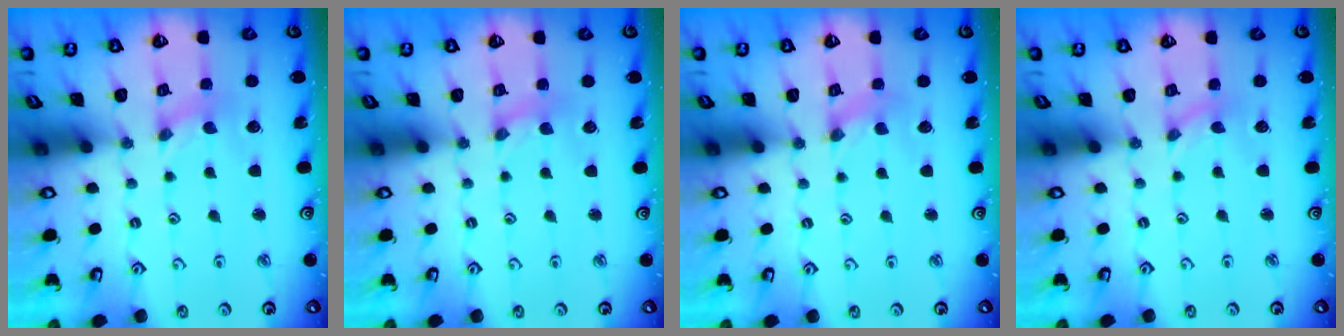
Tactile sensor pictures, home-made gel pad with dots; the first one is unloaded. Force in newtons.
{"total": 1.4, "press": 1.4, "slide": 0.3}
{"total": 0.0}
{"total": 0.0}